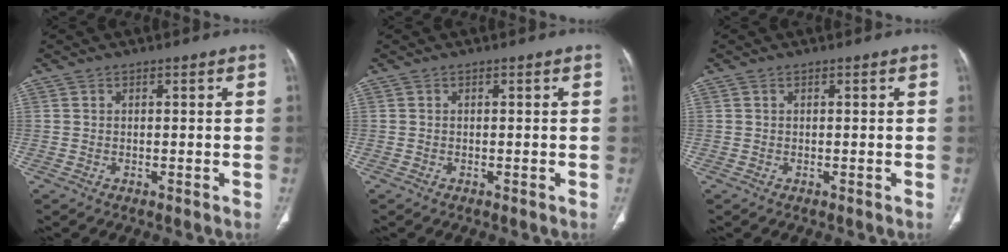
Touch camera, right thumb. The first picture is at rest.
{"total": 0.0}
{"total": 0.0}